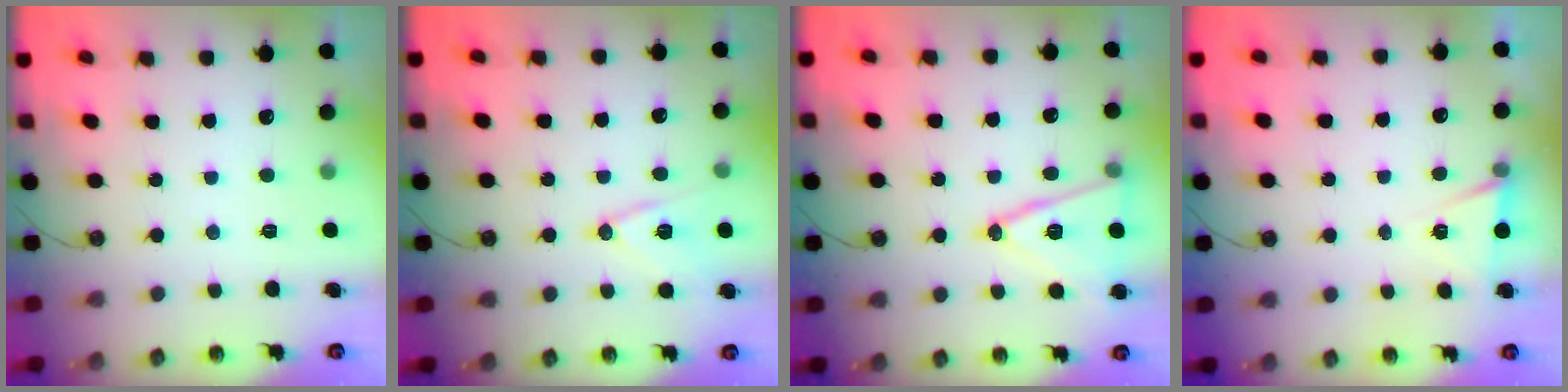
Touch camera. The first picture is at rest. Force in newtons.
{"total": 11.8, "press": 11.2, "slide": 3.5}
{"total": 14.9, "press": 14.6, "slide": 3.1}
{"total": 5.5, "press": 3.2, "slide": 4.5}